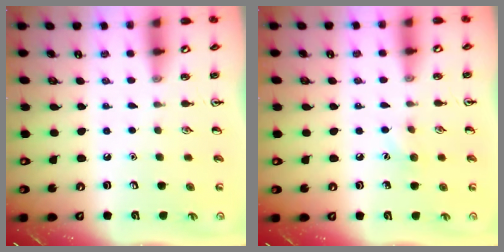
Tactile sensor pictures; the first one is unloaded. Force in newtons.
{"total": 6.2, "press": 5.9, "slide": 1.9}